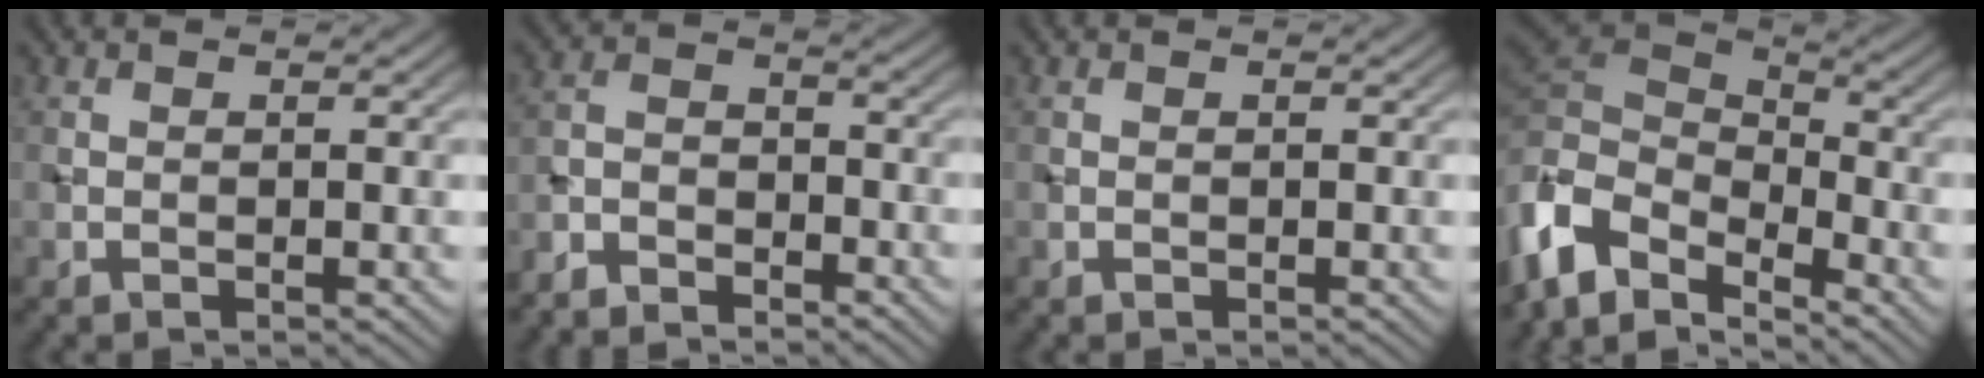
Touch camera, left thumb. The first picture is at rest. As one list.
[{"total": 5.1, "force": [-4.5, 1.8, 1.4], "torque": [-0.025, -0.004, -0.101]}, {"total": 0.0}, {"total": 10.1, "force": [-5.0, 5.9, 6.5], "torque": [-0.156, -0.002, -0.107]}]